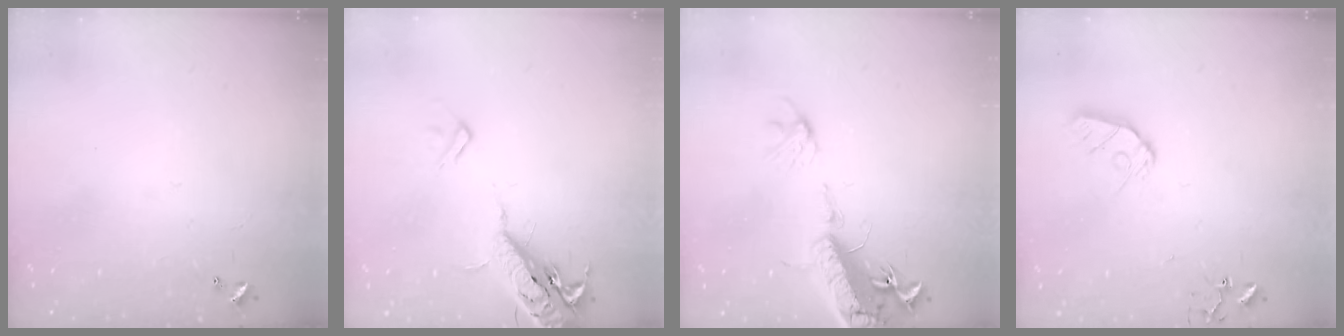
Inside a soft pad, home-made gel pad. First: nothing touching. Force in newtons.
{"total": 18.4, "press": 18.0, "slide": 4.0}
{"total": 18.2, "press": 17.7, "slide": 4.2}
{"total": 8.6, "press": 8.5, "slide": 0.7}